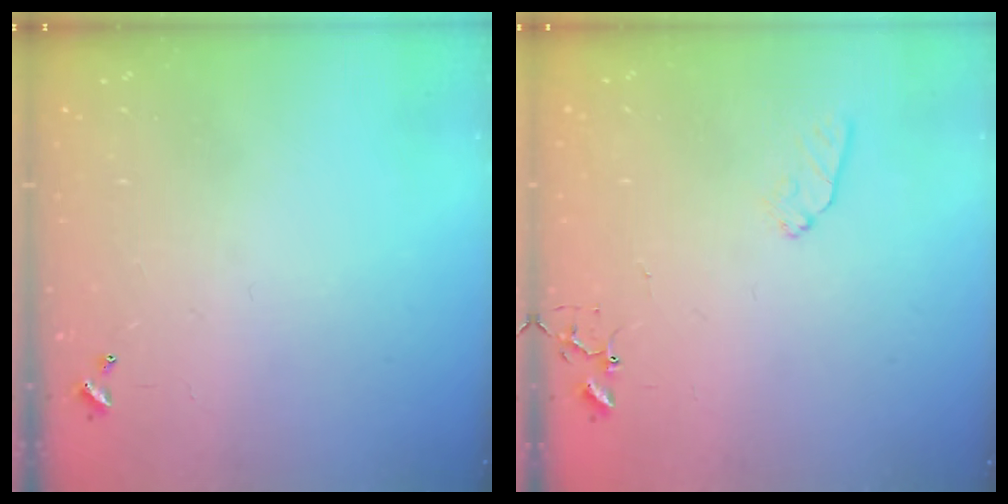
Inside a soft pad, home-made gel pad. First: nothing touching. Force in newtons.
{"total": 7.7, "press": 7.6, "slide": 0.9}